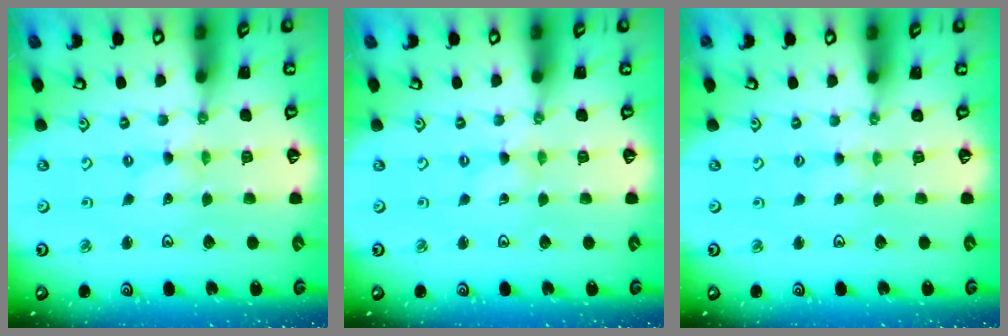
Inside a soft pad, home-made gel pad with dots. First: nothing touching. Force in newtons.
{"total": 0.0}
{"total": 1.5, "press": 1.4, "slide": 0.3}